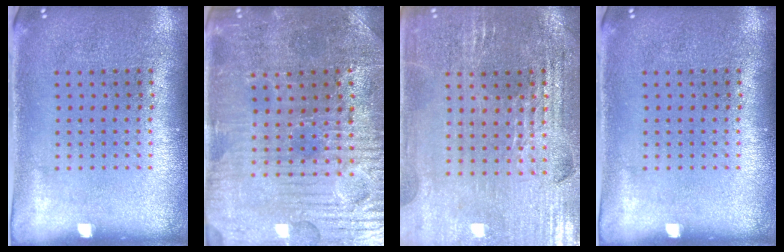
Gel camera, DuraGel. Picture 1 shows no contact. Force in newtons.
{"total": 3.7, "press": 3.7, "slide": 0.5}
{"total": 2.8, "press": 2.7, "slide": 0.5}
{"total": 0.0}